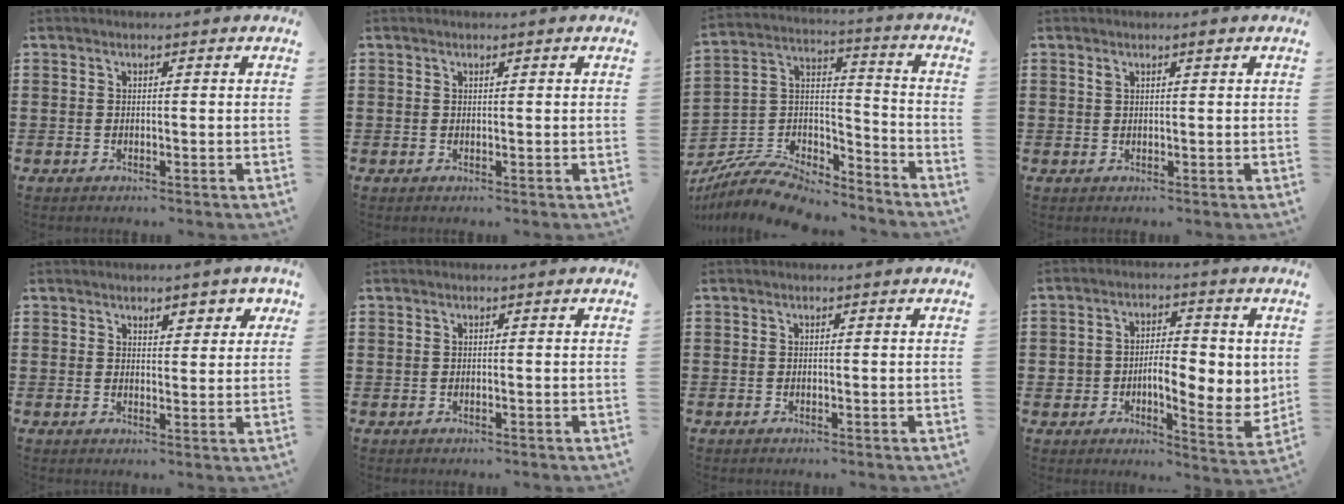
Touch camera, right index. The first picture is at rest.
{"total": 0.0}
{"total": 8.5, "force": [-7.9, 2.3, 2.2], "torque": [-0.055, 0.007, -0.158]}
{"total": 1.3, "force": [0.8, 0.3, 1.0], "torque": [-0.020, 0.001, 0.013]}
{"total": 2.9, "force": [2.1, 1.5, 1.4], "torque": [-0.027, 0.007, 0.034]}
{"total": 0.0}
{"total": 0.0}
{"total": 7.5, "force": [-0.5, 4.7, 5.9], "torque": [-0.093, 0.001, -0.015]}